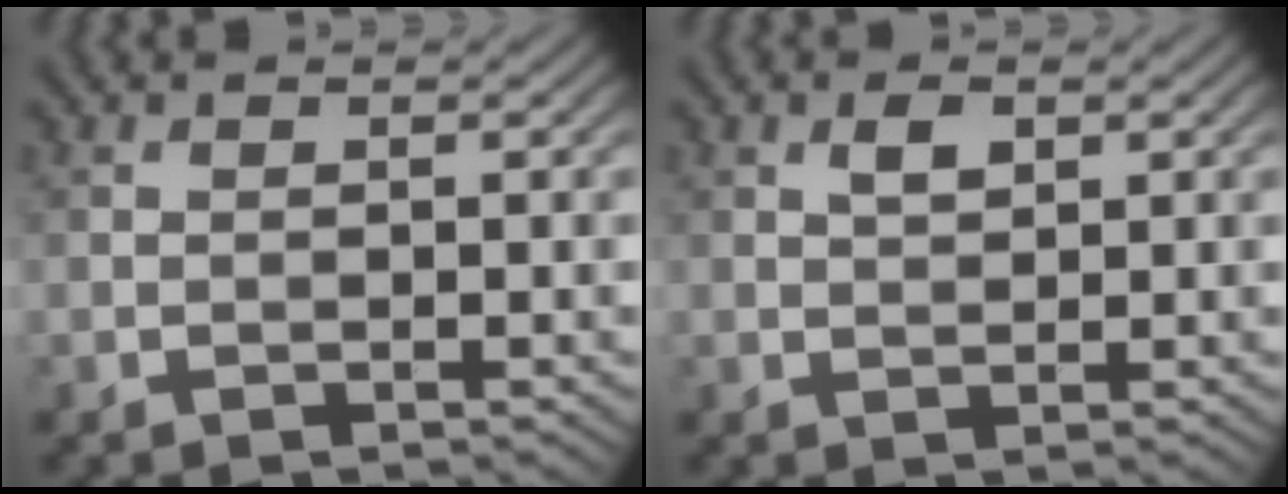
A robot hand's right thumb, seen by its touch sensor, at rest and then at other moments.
{"total": 1.8, "force": [0.8, 1.0, 1.3], "torque": [-0.025, 0.001, 0.016]}